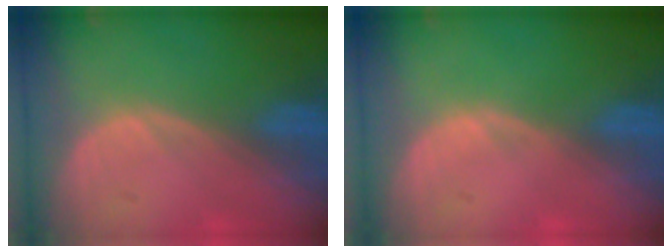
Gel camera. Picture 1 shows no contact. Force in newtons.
{"total": 0.0}